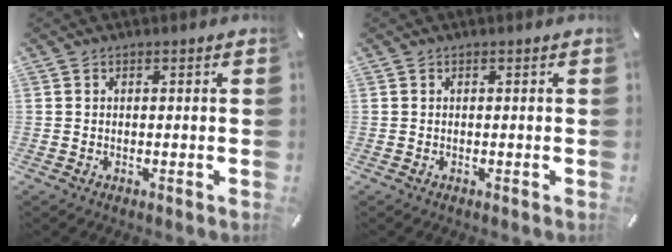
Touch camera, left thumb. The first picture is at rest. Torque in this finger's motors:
{"motor_torque": [-0.12, -0.06, 0.00, 0.04, 0.00]}